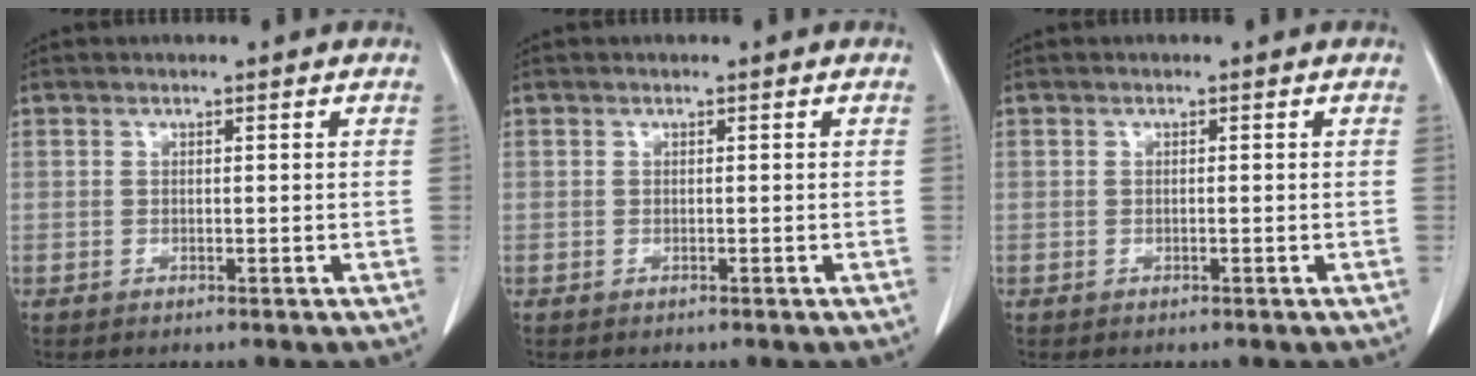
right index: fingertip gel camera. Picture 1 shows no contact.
{"total": 0.0}
{"total": 0.0}